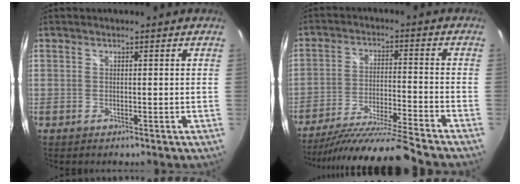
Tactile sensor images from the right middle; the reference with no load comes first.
{"total": 15.7, "force": [-14.1, -1.7, 6.7], "torque": [-0.137, -0.030, -0.239]}